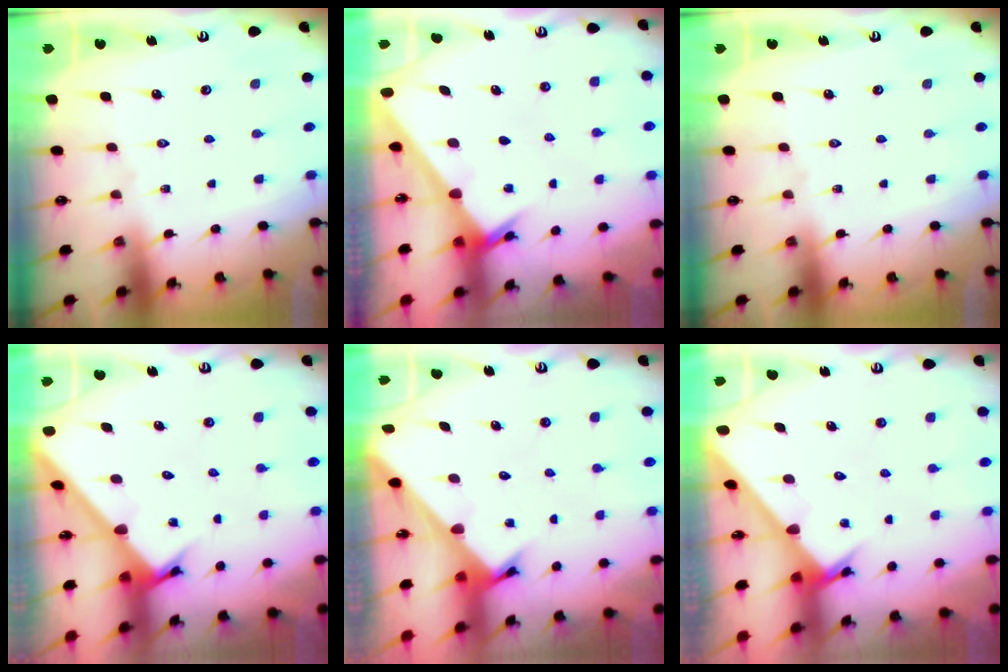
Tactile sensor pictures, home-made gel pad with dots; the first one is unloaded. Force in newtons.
{"total": 2.3, "press": 2.3, "slide": 0.3}
{"total": 0.0}
{"total": 2.9, "press": 2.9, "slide": 0.2}
{"total": 2.3, "press": 2.3, "slide": 0.2}
{"total": 2.8, "press": 2.8, "slide": 0.1}